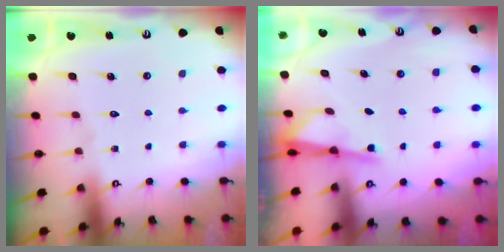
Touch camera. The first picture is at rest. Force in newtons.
{"total": 2.4, "press": 2.3, "slide": 0.3}